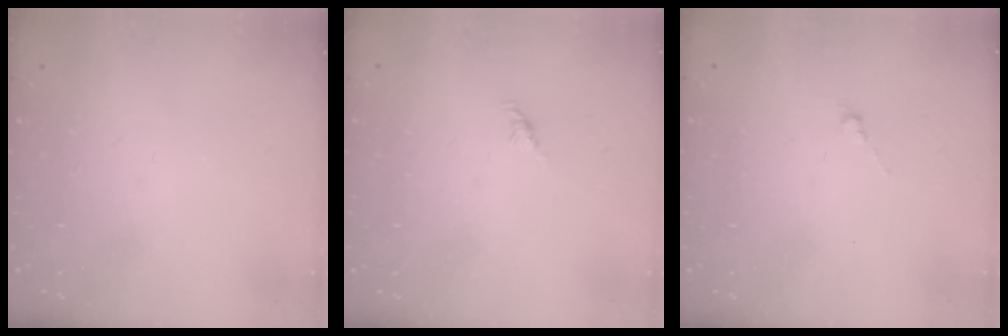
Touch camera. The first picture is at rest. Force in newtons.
{"total": 2.1, "press": 2.0, "slide": 0.7}
{"total": 0.0}